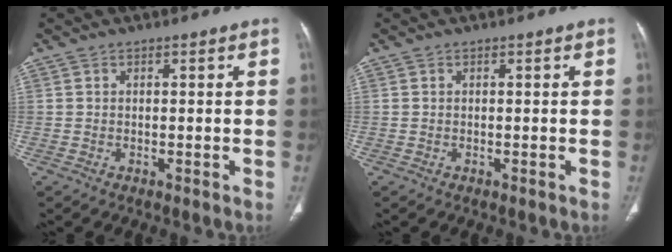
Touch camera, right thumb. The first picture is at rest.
{"total": 0.0}